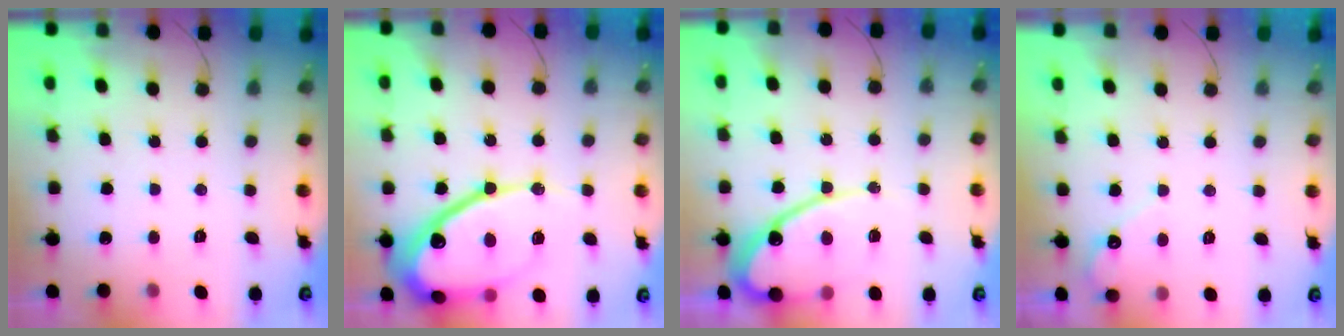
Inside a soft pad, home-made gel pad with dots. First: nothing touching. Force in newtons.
{"total": 21.8, "press": 21.7, "slide": 2.1}
{"total": 13.7, "press": 13.6, "slide": 1.8}
{"total": 3.8, "press": 3.8, "slide": 0.3}